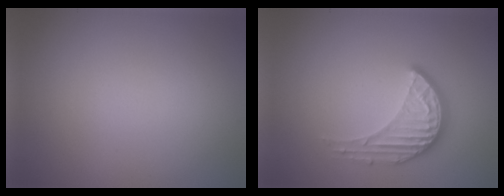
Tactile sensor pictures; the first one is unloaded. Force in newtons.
{"total": 3.8, "press": 3.1, "slide": 2.2}